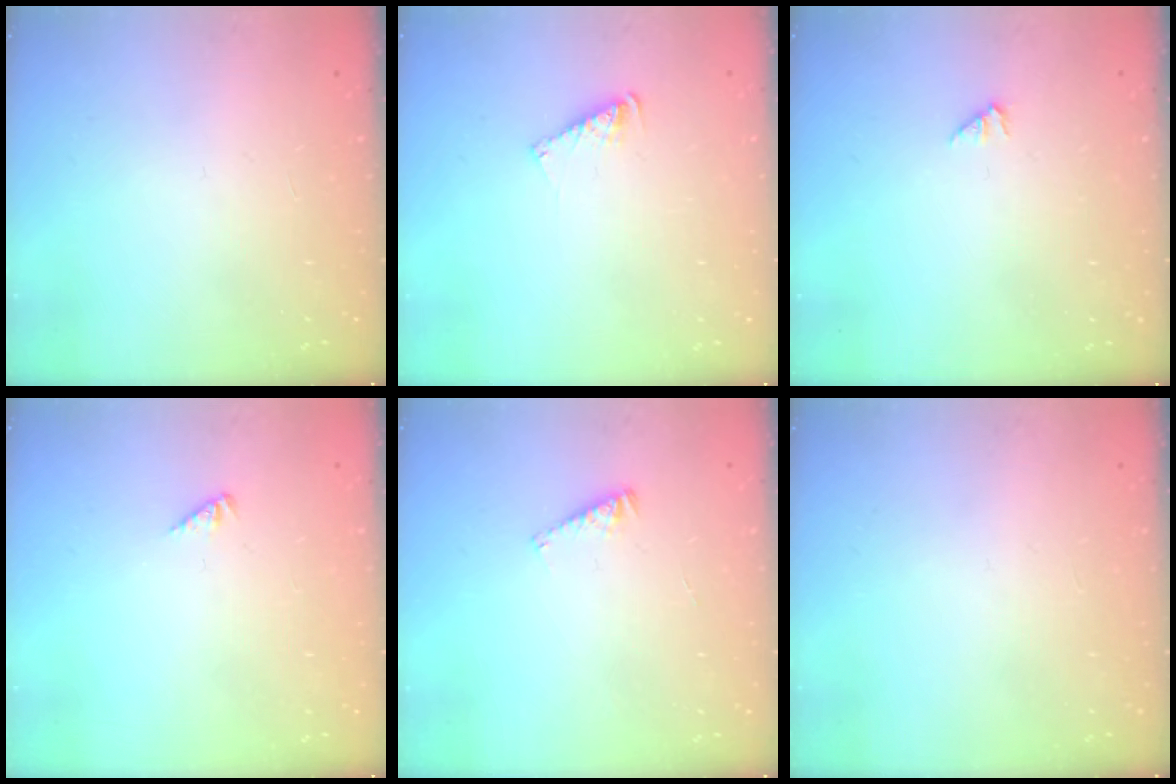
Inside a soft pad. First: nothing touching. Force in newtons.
{"total": 5.2, "press": 5.2, "slide": 0.1}
{"total": 0.0}
{"total": 0.7, "press": 0.7, "slide": 0.3}
{"total": 3.2, "press": 3.2, "slide": 0.4}
{"total": 0.0}